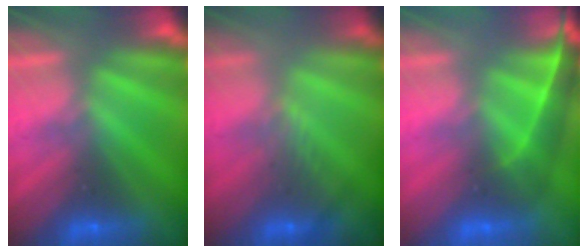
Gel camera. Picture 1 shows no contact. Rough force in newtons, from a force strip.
{"total": 2.8}
{"total": 4.4}